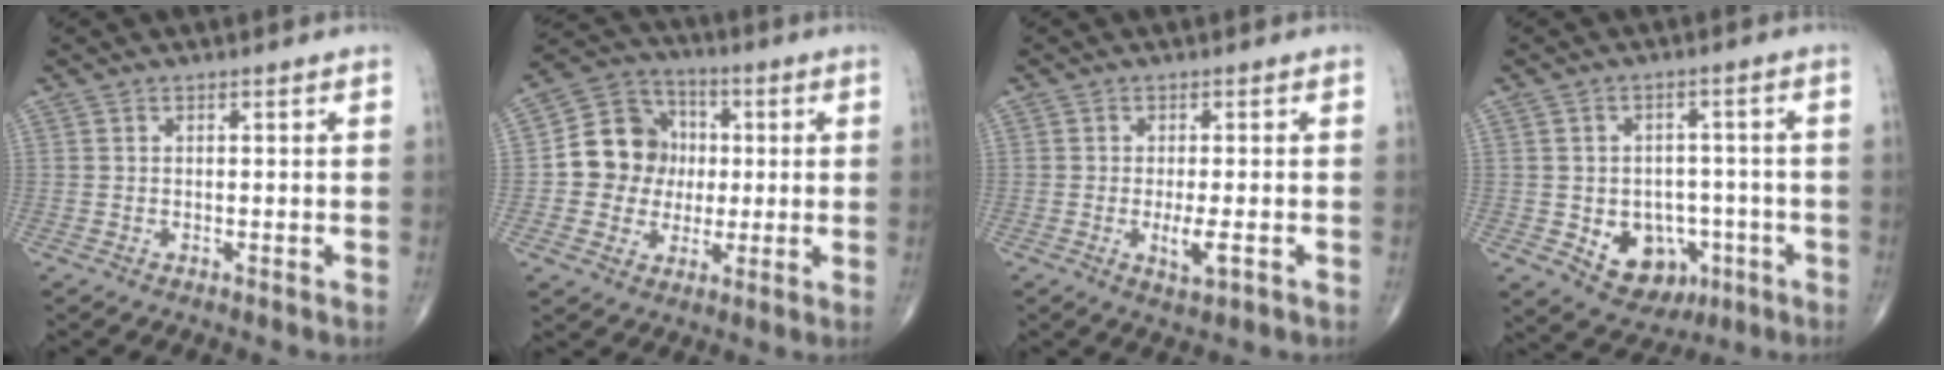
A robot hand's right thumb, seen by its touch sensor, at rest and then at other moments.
{"total": 12.4, "force": [0.3, 11.3, 5.1], "torque": [-0.047, 0.022, 0.001]}
{"total": 3.8, "force": [-1.1, 1.0, 3.5], "torque": [-0.065, -0.008, -0.016]}
{"total": 10.5, "force": [-3.3, 8.1, 5.8], "torque": [-0.044, 0.021, -0.033]}